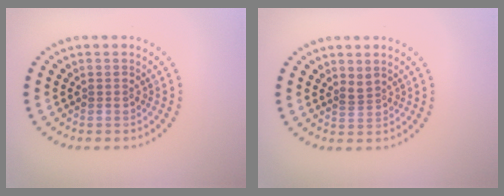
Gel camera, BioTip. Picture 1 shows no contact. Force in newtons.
{"total": 0.8, "press": 0.5, "slide": 0.6}